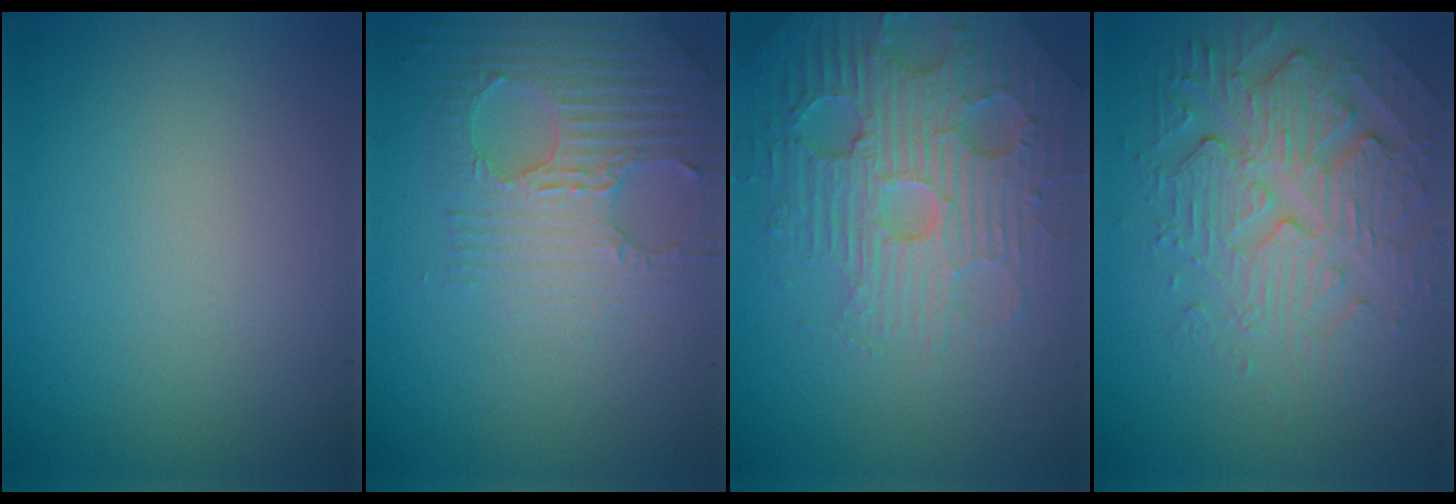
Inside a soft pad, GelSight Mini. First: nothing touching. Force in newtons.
{"total": 3.5, "press": 3.5, "slide": 0.6}
{"total": 5.3, "press": 5.2, "slide": 1.2}
{"total": 5.6, "press": 4.6, "slide": 3.2}